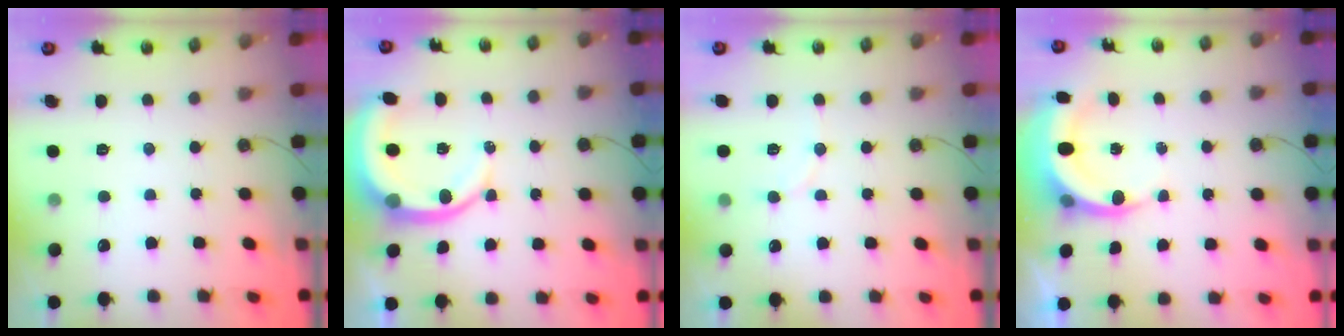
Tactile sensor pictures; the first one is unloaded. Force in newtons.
{"total": 9.5, "press": 9.4, "slide": 1.0}
{"total": 7.1, "press": 7.0, "slide": 1.2}
{"total": 6.3, "press": 6.1, "slide": 1.4}